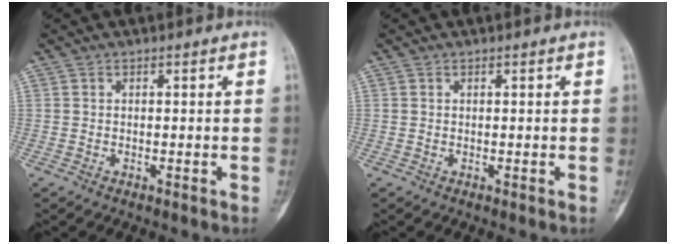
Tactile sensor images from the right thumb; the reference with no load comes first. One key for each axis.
{"total": 0.0}